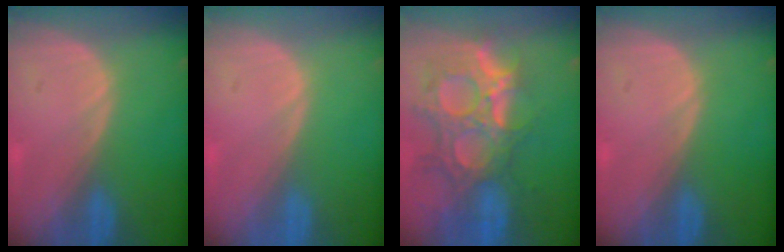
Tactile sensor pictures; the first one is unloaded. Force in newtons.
{"total": 0.0}
{"total": 13.1, "press": 11.2, "slide": 6.8}
{"total": 0.0}